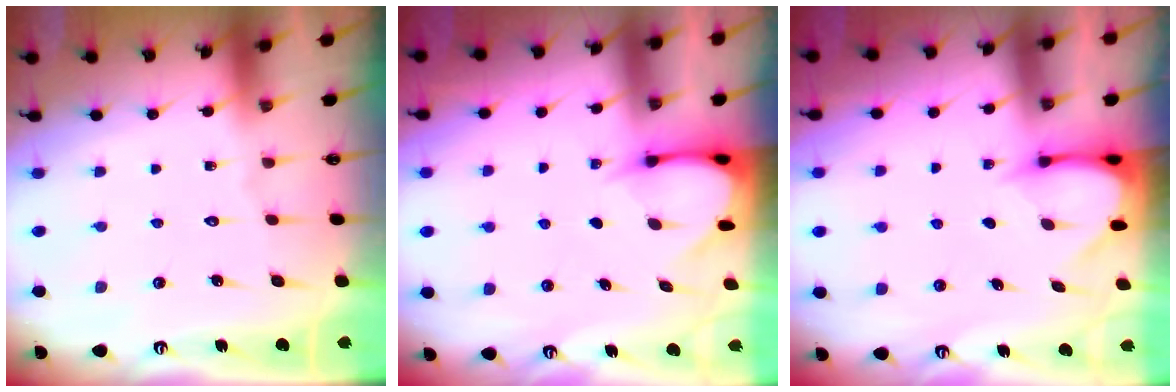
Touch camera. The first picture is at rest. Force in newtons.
{"total": 3.4, "press": 3.4, "slide": 0.3}
{"total": 3.8, "press": 3.8, "slide": 0.3}